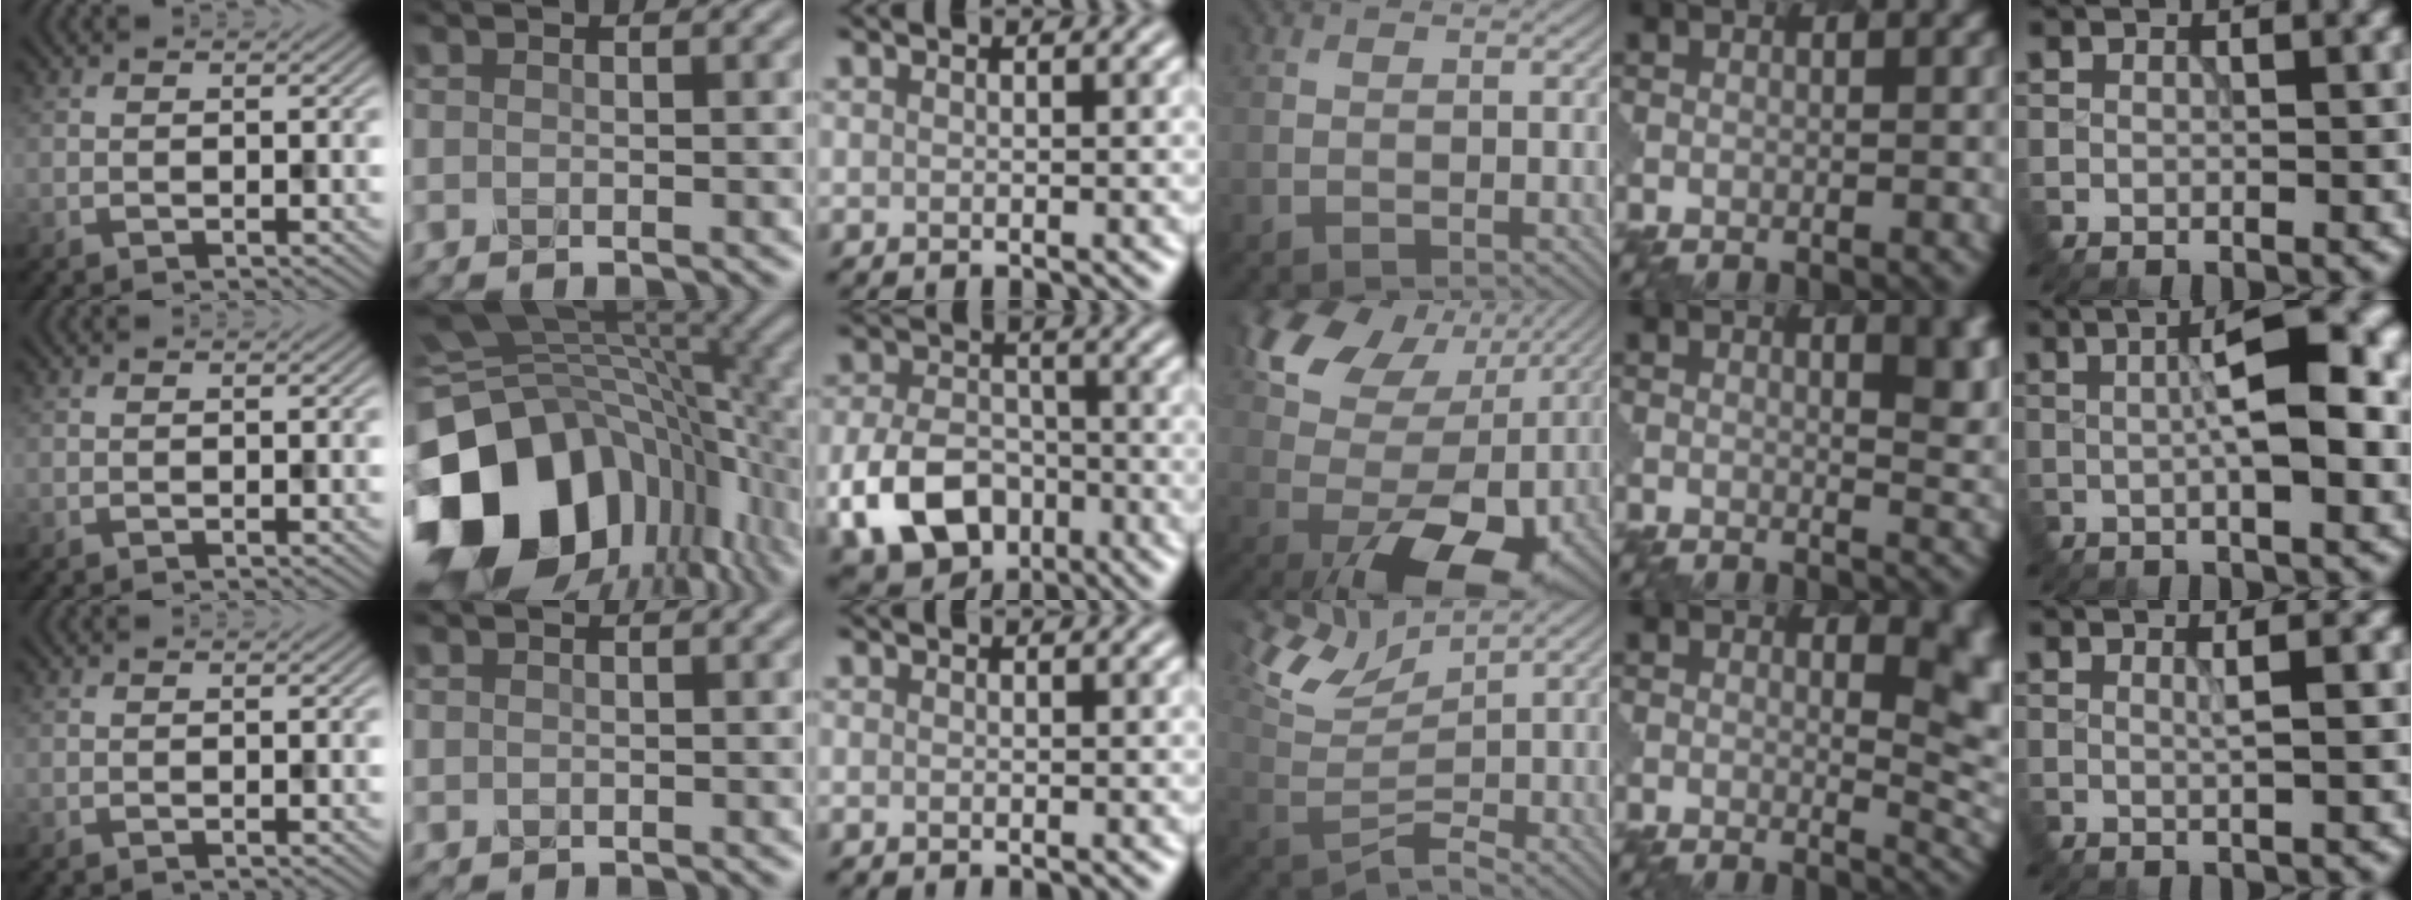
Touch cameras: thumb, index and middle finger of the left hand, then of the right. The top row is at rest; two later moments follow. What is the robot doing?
{"motion": "dispense", "object": "glue stick"}